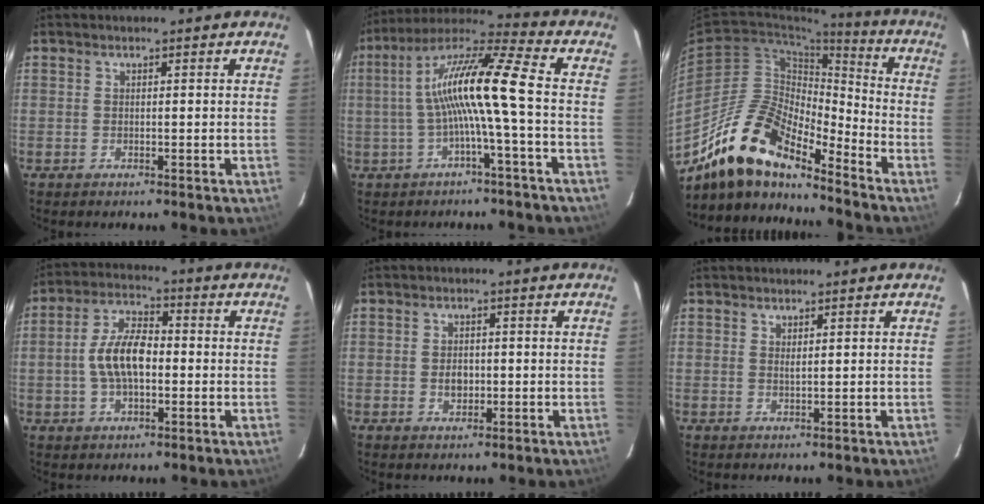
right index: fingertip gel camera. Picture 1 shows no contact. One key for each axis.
{"total": 12.8, "fx": -1.3, "fy": -0.4, "fz": 12.7, "tx": -0.244, "ty": 0.018, "tz": -0.024}
{"total": 17.3, "fx": -13.8, "fy": 5.1, "fz": 9.0, "tx": -0.161, "ty": 0.000, "tz": -0.264}
{"total": 9.5, "fx": -0.9, "fy": 4.8, "fz": 8.1, "tx": -0.160, "ty": 0.014, "tz": -0.016}
{"total": 3.0, "fx": -0.4, "fy": 2.2, "fz": 1.9, "tx": -0.033, "ty": 0.002, "tz": -0.005}
{"total": 1.0, "fx": 0.7, "fy": 0.2, "fz": 0.6, "tx": -0.012, "ty": -0.001, "tz": 0.013}